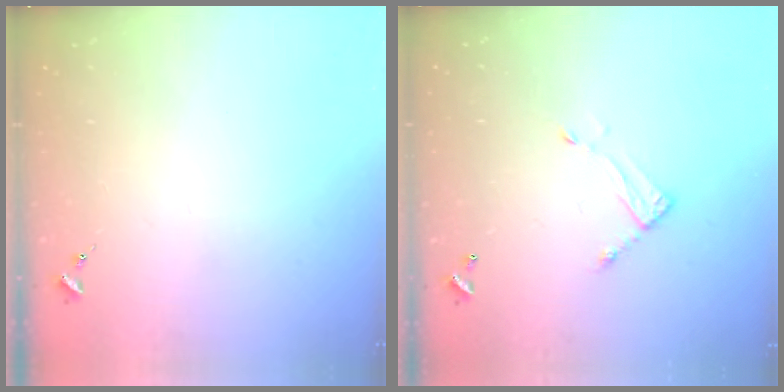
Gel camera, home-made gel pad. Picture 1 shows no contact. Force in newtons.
{"total": 7.1, "press": 7.1, "slide": 0.5}